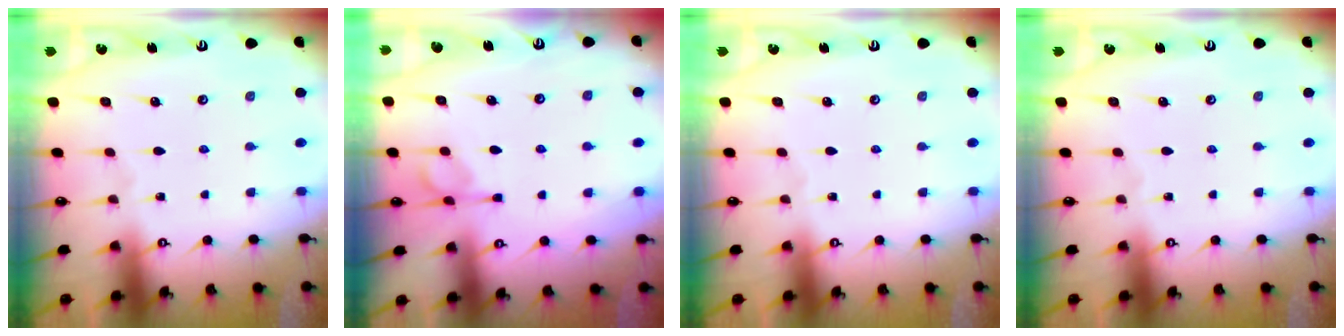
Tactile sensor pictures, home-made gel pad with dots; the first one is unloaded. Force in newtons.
{"total": 6.1, "press": 6.1, "slide": 0.5}
{"total": 0.0}
{"total": 0.0}